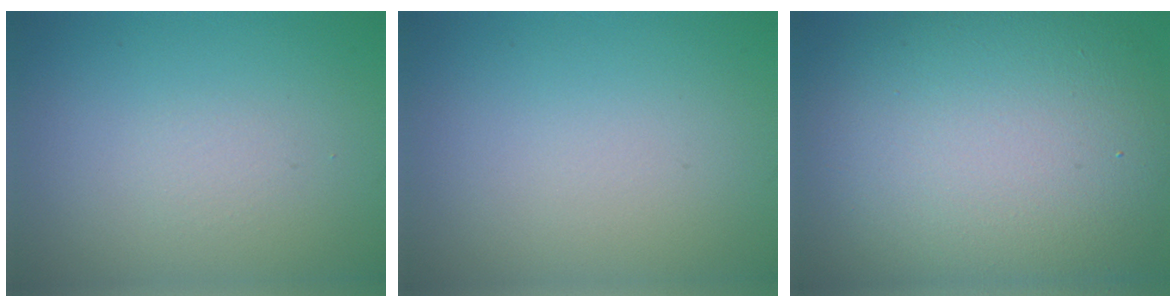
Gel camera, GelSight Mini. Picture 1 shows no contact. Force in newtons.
{"total": 0.0}
{"total": 14.8, "press": 14.8, "slide": 1.1}